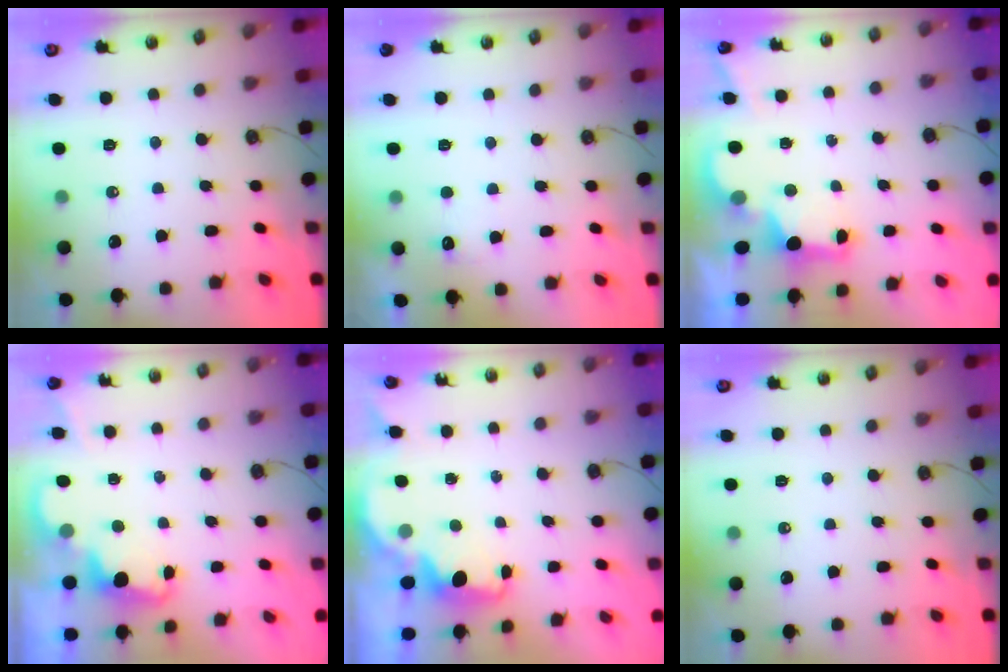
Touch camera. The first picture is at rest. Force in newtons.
{"total": 5.5, "press": 5.3, "slide": 1.4}
{"total": 2.7, "press": 2.6, "slide": 0.9}
{"total": 2.3, "press": 2.3, "slide": 0.5}
{"total": 1.9, "press": 1.8, "slide": 0.7}
{"total": 0.0}